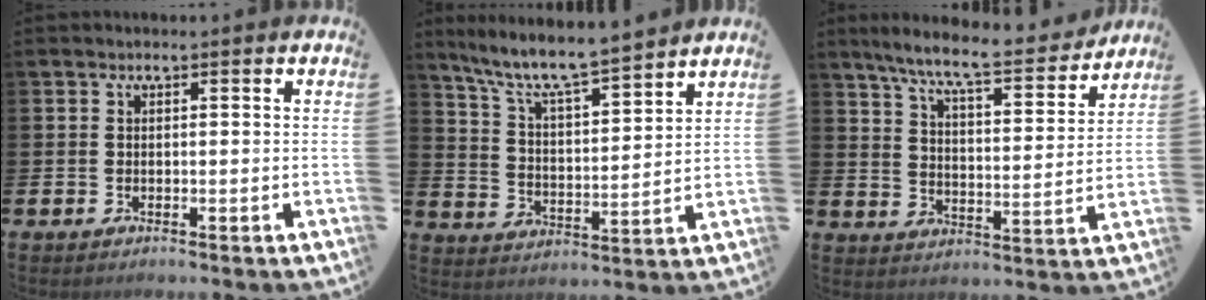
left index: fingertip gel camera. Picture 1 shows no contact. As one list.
[{"total": 8.5, "force": [7.8, 0.6, 3.2], "torque": [-0.096, -0.053, 0.135]}, {"total": 8.7, "force": [7.8, 0.9, 3.7], "torque": [-0.095, -0.050, 0.131]}]